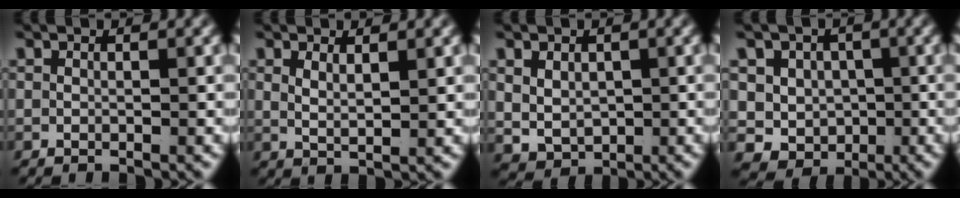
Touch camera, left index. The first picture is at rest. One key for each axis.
{"total": 1.9, "fx": 1.0, "fy": 0.3, "fz": 1.6, "tx": -0.032, "ty": -0.012, "tz": 0.030}
{"total": 4.3, "fx": -0.1, "fy": 3.7, "fz": 2.2, "tx": -0.056, "ty": -0.034, "tz": 0.019}
{"total": 12.3, "fx": -2.7, "fy": 11.5, "fz": 3.7, "tx": -0.103, "ty": -0.062, "tz": -0.041}